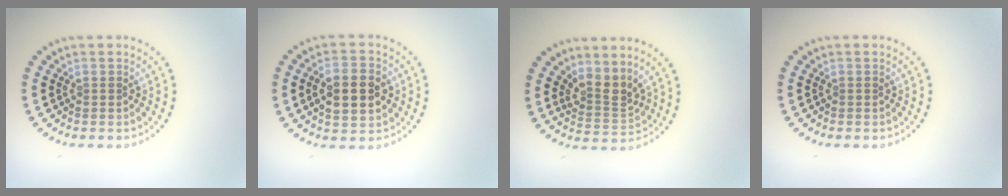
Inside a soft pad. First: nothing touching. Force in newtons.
{"total": 5.2, "press": 5.2, "slide": 0.2}
{"total": 2.8, "press": 2.0, "slide": 1.9}
{"total": 0.0}